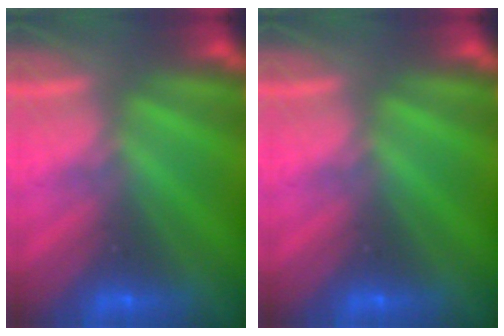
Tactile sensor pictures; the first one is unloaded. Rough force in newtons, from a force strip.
{"total": 0.0}